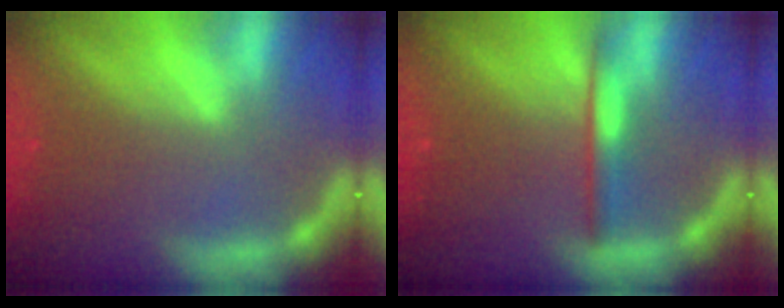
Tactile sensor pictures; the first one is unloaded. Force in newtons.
{"total": 2.4}